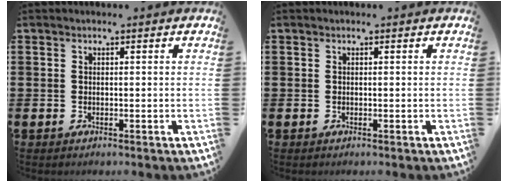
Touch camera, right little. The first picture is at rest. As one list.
[{"total": 0.0}]